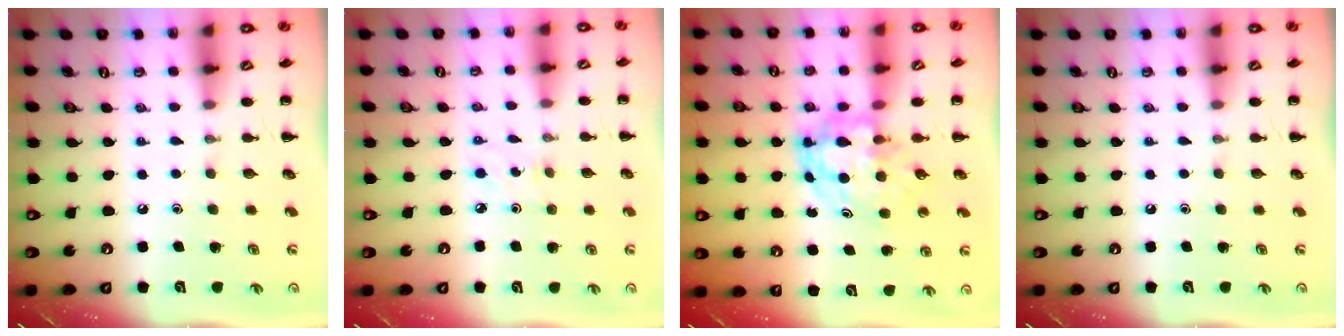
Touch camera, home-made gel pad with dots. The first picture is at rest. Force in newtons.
{"total": 2.7, "press": 2.5, "slide": 0.9}
{"total": 5.7, "press": 5.6, "slide": 1.3}
{"total": 0.0}